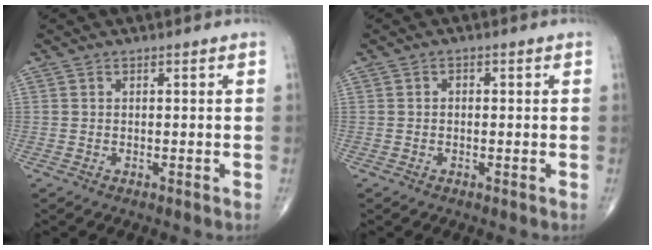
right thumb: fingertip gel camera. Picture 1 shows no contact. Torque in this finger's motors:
{"motor_torque": [-0.07, 0.07, -0.12, -0.12, 0.02]}